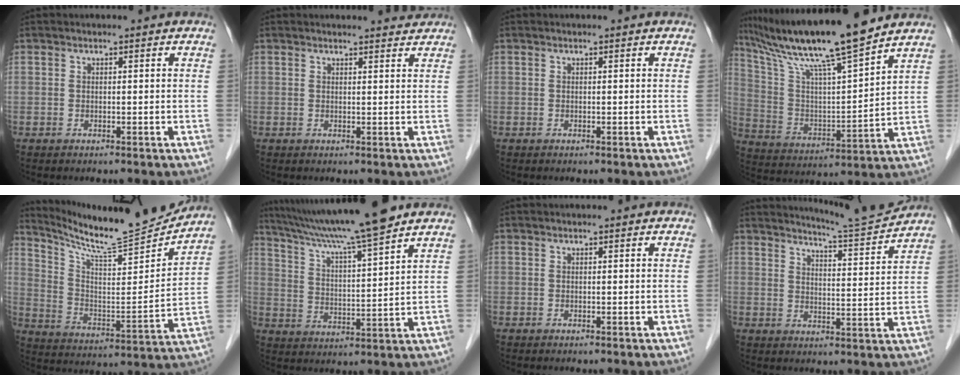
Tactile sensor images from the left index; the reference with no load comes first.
{"total": 3.0, "force": [3.0, 0.3, 0.3], "torque": [-0.010, 0.001, 0.031]}
{"total": 0.0}
{"total": 18.2, "force": [15.0, -0.4, 10.4], "torque": [-0.189, 0.011, 0.265]}
{"total": 17.3, "force": [16.6, -0.4, 5.0], "torque": [-0.103, -0.046, 0.266]}
{"total": 14.9, "force": [12.5, -1.2, 8.0], "torque": [-0.143, 0.011, 0.205]}
{"total": 0.0}
{"total": 8.4, "force": [8.1, -1.6, 1.2], "torque": [-0.038, -0.025, 0.123]}